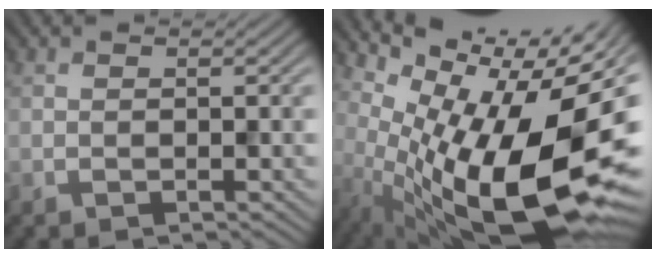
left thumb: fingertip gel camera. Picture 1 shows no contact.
{"total": 19.8, "force": [-1.4, 9.0, 17.6], "torque": [-0.244, -0.042, 0.000]}